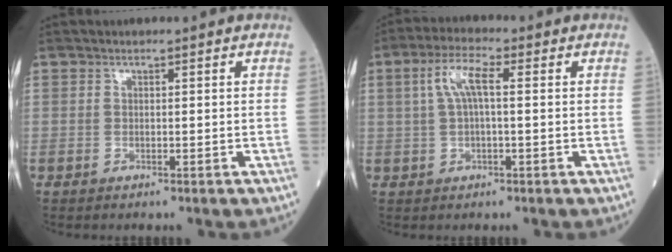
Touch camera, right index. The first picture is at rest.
{"total": 5.5, "force": [1.2, 1.4, 5.2], "torque": [-0.113, 0.021, 0.024]}